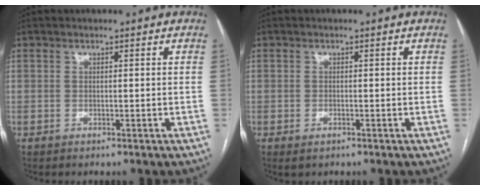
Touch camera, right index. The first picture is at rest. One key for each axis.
{"total": 1.2, "fx": -0.6, "fy": 0.6, "fz": 0.8, "tx": -0.012, "ty": -0.001, "tz": -0.004}